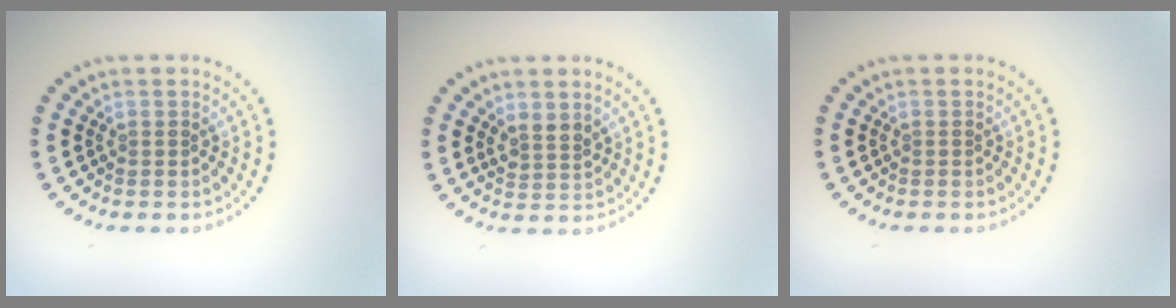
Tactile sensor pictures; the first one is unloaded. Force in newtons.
{"total": 1.7, "press": 1.4, "slide": 0.9}
{"total": 0.0}